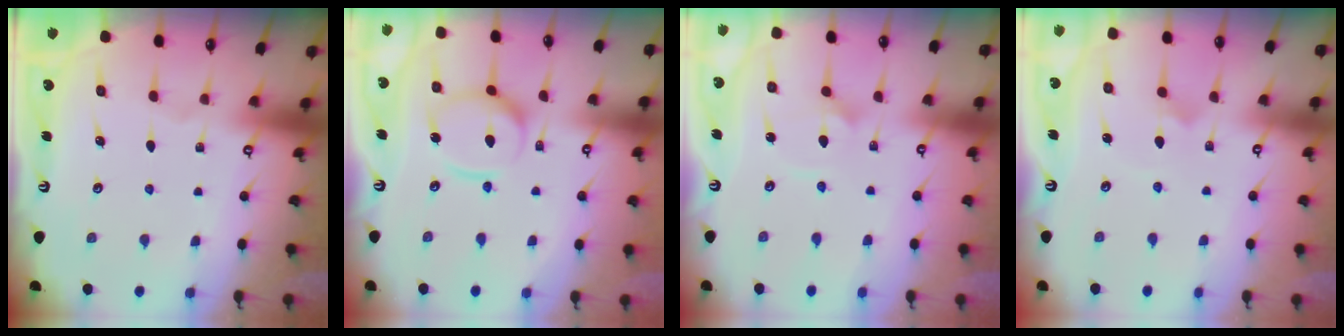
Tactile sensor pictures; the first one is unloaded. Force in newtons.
{"total": 10.3, "press": 10.3, "slide": 0.9}
{"total": 2.1, "press": 2.1, "slide": 0.1}
{"total": 3.2, "press": 3.2, "slide": 0.2}